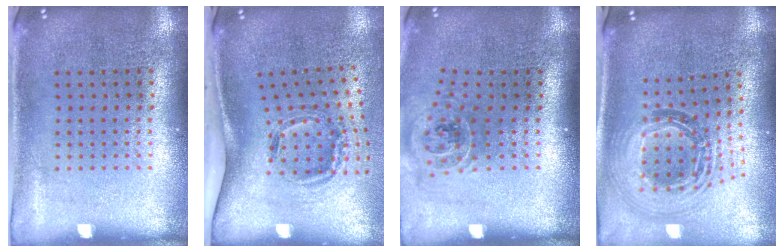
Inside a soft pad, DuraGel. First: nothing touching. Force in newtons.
{"total": 2.0, "press": 1.2, "slide": 1.5}
{"total": 1.1, "press": 1.0, "slide": 0.3}
{"total": 1.4, "press": 1.2, "slide": 0.7}